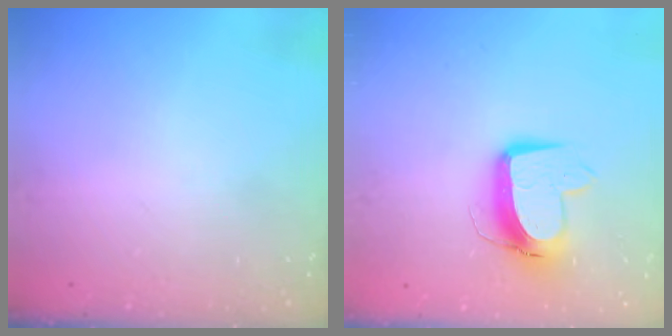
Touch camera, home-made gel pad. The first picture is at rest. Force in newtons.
{"total": 12.1, "press": 12.0, "slide": 1.4}